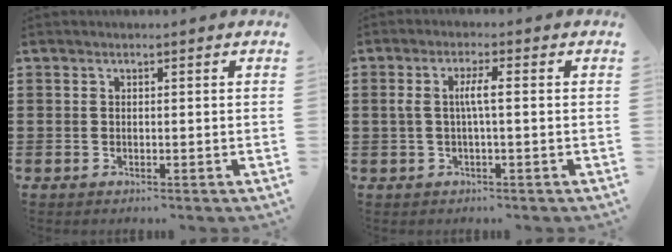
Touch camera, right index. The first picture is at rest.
{"total": 3.4, "force": [0.0, 0.6, 3.4], "torque": [-0.072, 0.000, -0.006]}